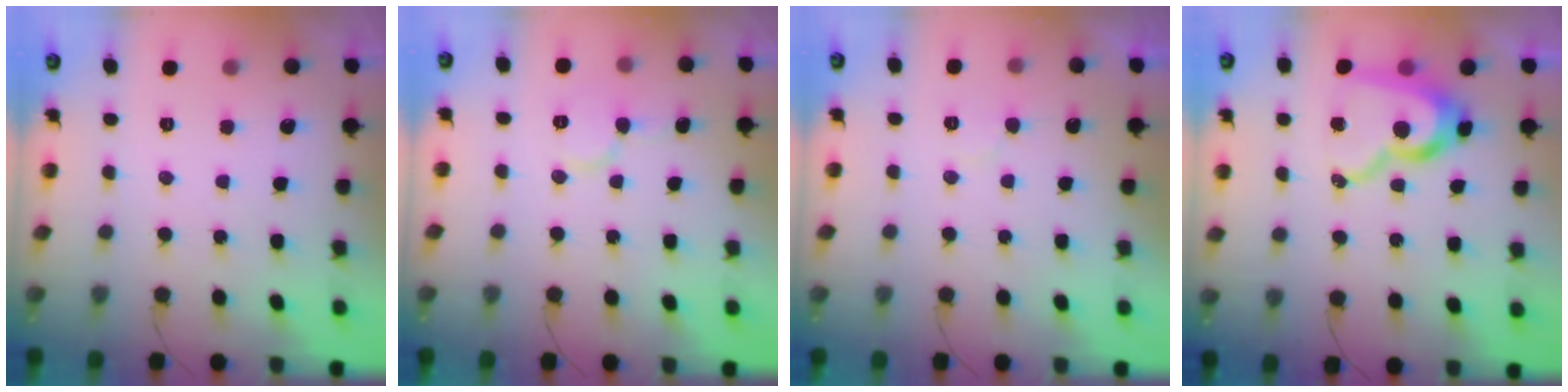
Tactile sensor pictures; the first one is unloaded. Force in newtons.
{"total": 5.8, "press": 5.8, "slide": 0.4}
{"total": 3.4, "press": 3.4, "slide": 0.4}
{"total": 15.5, "press": 15.4, "slide": 1.6}